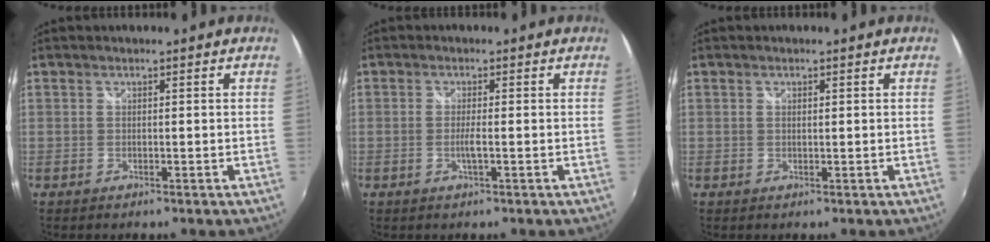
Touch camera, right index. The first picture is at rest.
{"total": 2.0, "force": [-0.6, -0.3, 1.9], "torque": [-0.035, -0.003, -0.012]}
{"total": 0.5, "force": [0.2, 0.3, 0.4], "torque": [-0.007, 0.001, 0.003]}